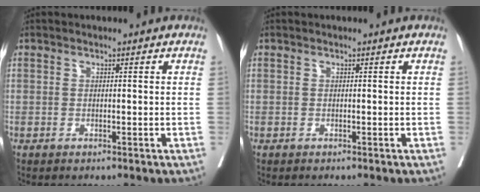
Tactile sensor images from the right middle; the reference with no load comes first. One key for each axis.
{"total": 0.0}